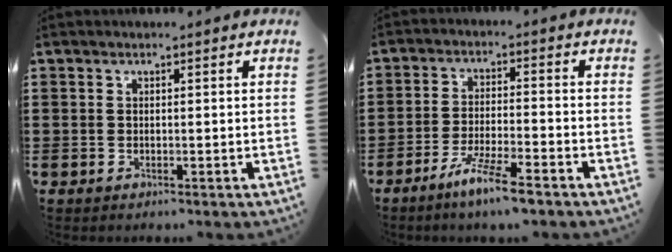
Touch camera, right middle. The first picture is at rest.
{"total": 6.5, "force": [-5.1, 0.1, 4.1], "torque": [-0.084, -0.010, -0.093]}